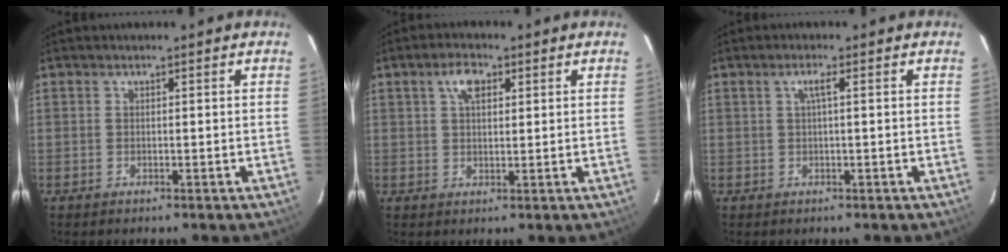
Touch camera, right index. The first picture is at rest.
{"total": 4.2, "force": [1.8, 2.2, 3.0], "torque": [-0.054, 0.012, 0.034]}
{"total": 1.5, "force": [0.3, -0.2, 1.5], "torque": [-0.028, 0.003, 0.005]}